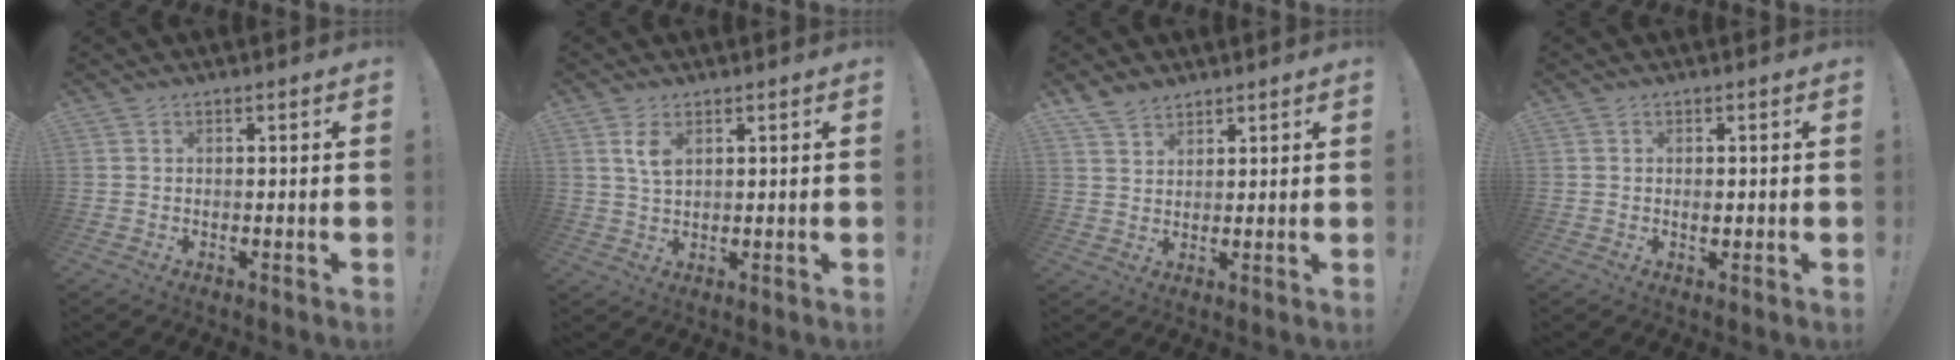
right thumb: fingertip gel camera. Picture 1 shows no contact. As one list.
[{"total": 4.6, "force": [2.1, 2.3, 3.3], "torque": [-0.056, -0.007, 0.035]}, {"total": 5.0, "force": [4.1, 2.7, 1.4], "torque": [-0.024, -0.020, 0.078]}, {"total": 0.9, "force": [-0.1, 0.5, 0.8], "torque": [-0.008, 0.000, -0.004]}]